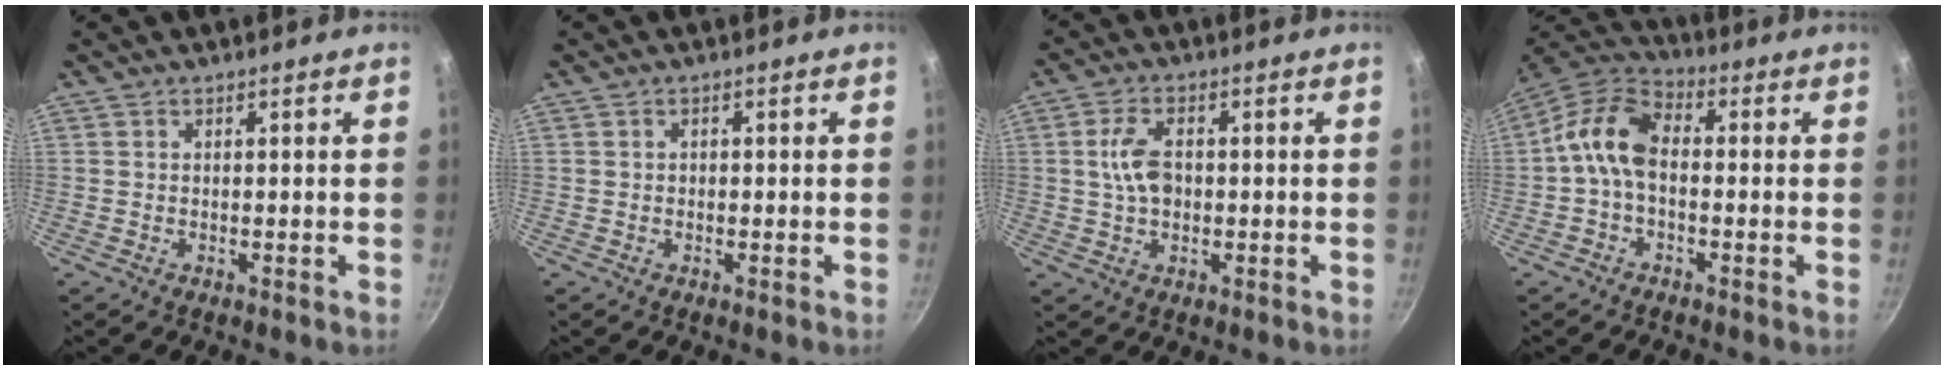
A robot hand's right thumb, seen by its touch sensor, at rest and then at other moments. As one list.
[{"total": 0.7, "force": [0.0, 0.6, 0.4], "torque": [-0.006, 0.004, 0.001]}, {"total": 6.3, "force": [0.3, 3.9, 5.0], "torque": [-0.088, 0.010, 0.003]}, {"total": 10.0, "force": [-0.6, 6.4, 7.7], "torque": [-0.135, 0.038, -0.031]}]